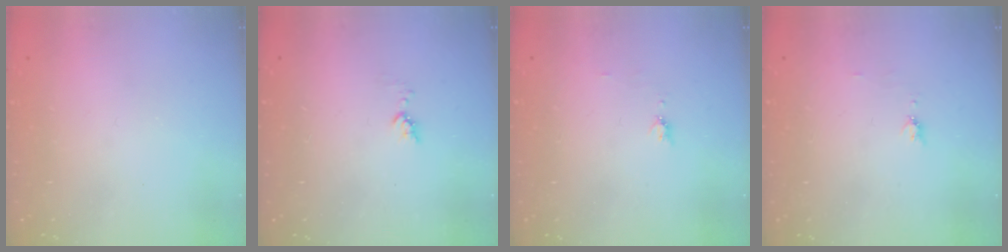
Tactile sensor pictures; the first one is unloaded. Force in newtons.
{"total": 3.7, "press": 3.6, "slide": 0.4}
{"total": 4.8, "press": 4.7, "slide": 0.6}
{"total": 4.8, "press": 4.7, "slide": 0.6}